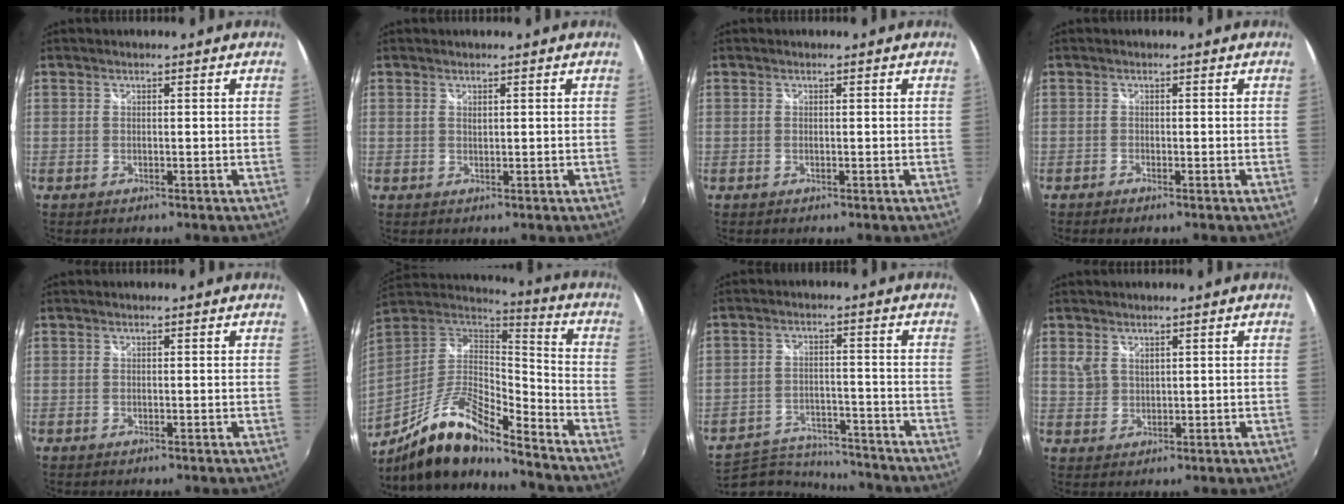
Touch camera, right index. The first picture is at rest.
{"total": 0.6, "force": [0.5, 0.2, 0.3], "torque": [-0.003, 0.000, 0.008]}
{"total": 0.0}
{"total": 0.8, "force": [-0.7, 0.1, 0.4], "torque": [-0.009, -0.002, -0.014]}
{"total": 0.0}
{"total": 16.5, "force": [-11.7, 3.5, 11.2], "torque": [-0.222, -0.014, -0.223]}
{"total": 12.9, "force": [-11.8, 4.2, 3.1], "torque": [-0.088, 0.010, -0.175]}
{"total": 2.9, "force": [1.7, 2.0, 1.2], "torque": [-0.018, 0.002, 0.034]}